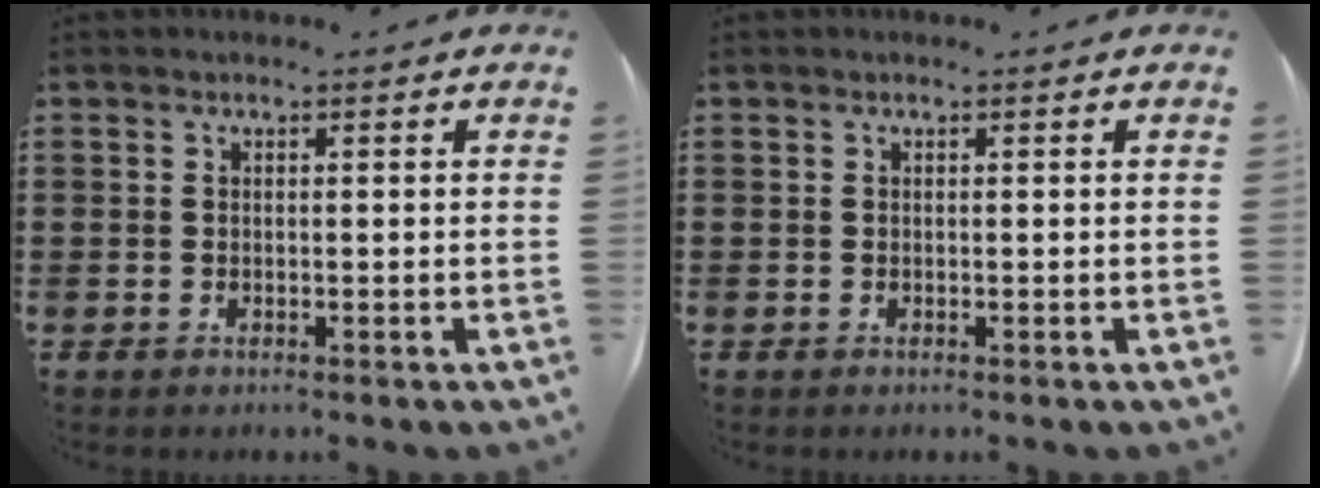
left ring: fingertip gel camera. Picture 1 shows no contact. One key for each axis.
{"total": 0.0}